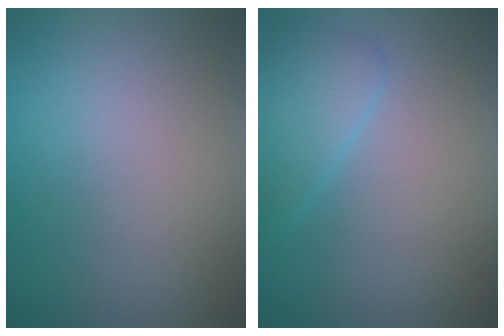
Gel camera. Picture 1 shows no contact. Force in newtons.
{"total": 2.6, "press": 2.6, "slide": 0.1}